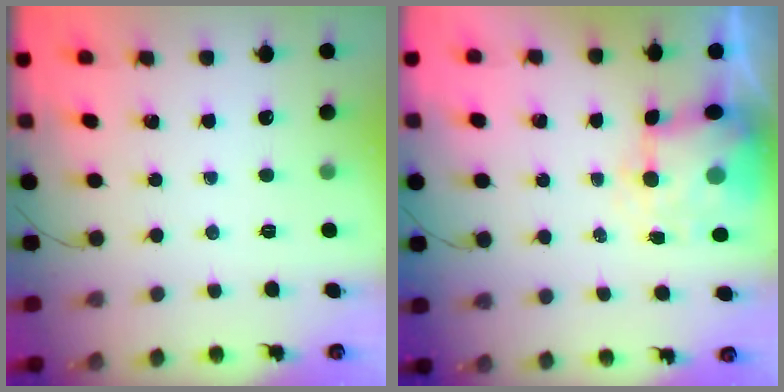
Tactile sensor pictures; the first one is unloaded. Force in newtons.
{"total": 6.0, "press": 5.8, "slide": 1.6}